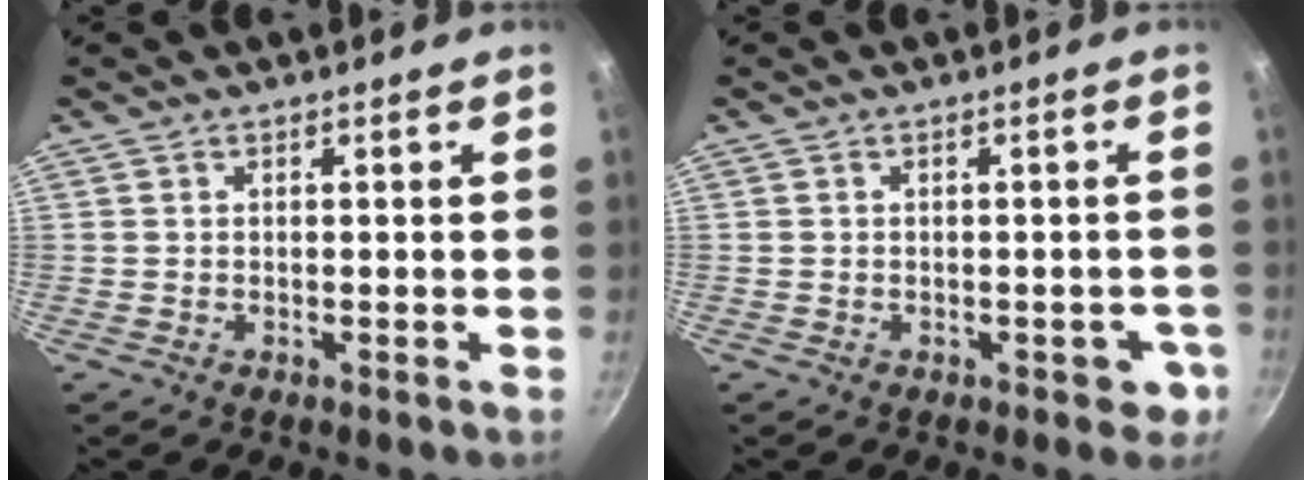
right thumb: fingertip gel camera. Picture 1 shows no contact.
{"total": 3.5, "force": [-1.3, 2.3, 2.3], "torque": [-0.005, 0.014, -0.009]}